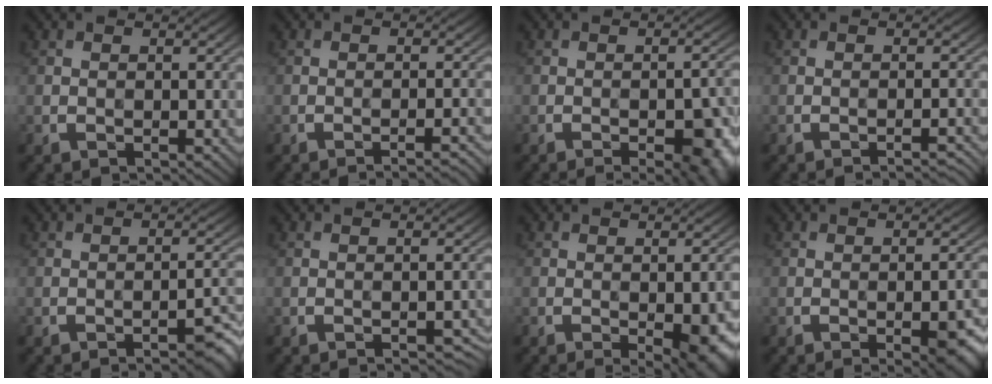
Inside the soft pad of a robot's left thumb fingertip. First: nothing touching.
{"total": 2.7, "force": [-2.0, 0.3, 1.7], "torque": [-0.016, 0.012, -0.038]}
{"total": 8.2, "force": [-3.9, 2.6, 6.7], "torque": [-0.090, -0.001, -0.039]}
{"total": 2.3, "force": [-1.9, 0.2, 1.3], "torque": [-0.014, 0.008, -0.033]}
{"total": 4.1, "force": [-2.9, 0.6, 2.8], "torque": [-0.033, 0.014, -0.042]}
{"total": 2.6, "force": [-2.1, 0.6, 1.4], "torque": [-0.020, 0.004, -0.024]}
{"total": 6.4, "force": [-2.4, 1.9, 5.6], "torque": [-0.076, -0.005, -0.022]}
{"total": 5.4, "force": [-2.5, 1.4, 4.6], "torque": [-0.061, 0.002, -0.025]}